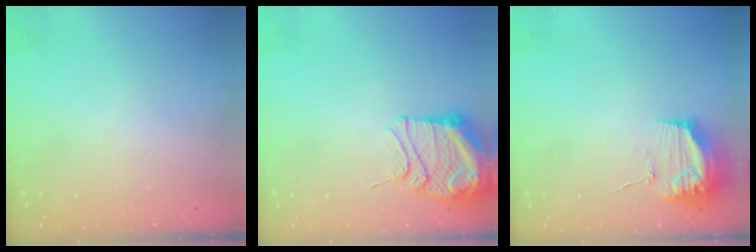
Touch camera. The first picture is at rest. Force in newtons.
{"total": 13.1, "press": 13.1, "slide": 1.5}
{"total": 13.9, "press": 13.9, "slide": 0.1}